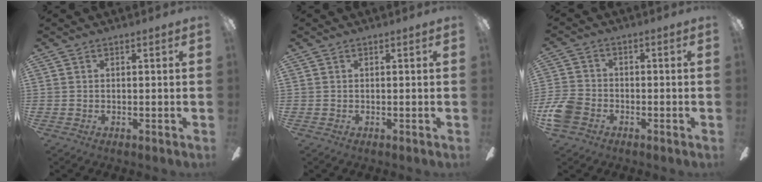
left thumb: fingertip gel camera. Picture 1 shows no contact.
{"total": 0.0}
{"total": 7.2, "force": [-3.1, 5.2, 3.9], "torque": [-0.090, 0.018, -0.060]}